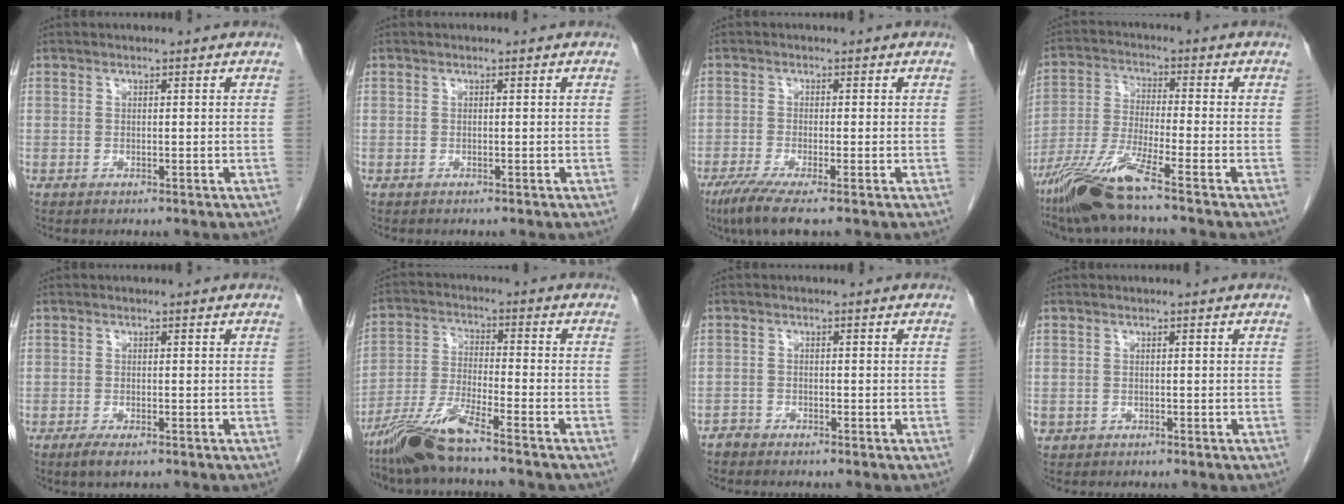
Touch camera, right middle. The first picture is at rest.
{"total": 0.0}
{"total": 5.0, "force": [-3.3, 0.0, 3.7], "torque": [-0.069, -0.015, -0.064]}
{"total": 9.9, "force": [-7.2, -0.9, 6.7], "torque": [-0.144, -0.028, -0.139]}
{"total": 2.2, "force": [-1.4, 0.5, 1.6], "torque": [-0.032, -0.005, -0.023]}
{"total": 9.7, "force": [-7.8, 0.2, 5.8], "torque": [-0.124, -0.020, -0.148]}
{"total": 1.4, "force": [-1.3, 0.4, -0.3], "torque": [0.007, 0.001, -0.026]}
{"total": 0.8, "force": [-0.3, 0.7, 0.1], "torque": [-0.007, 0.004, -0.002]}